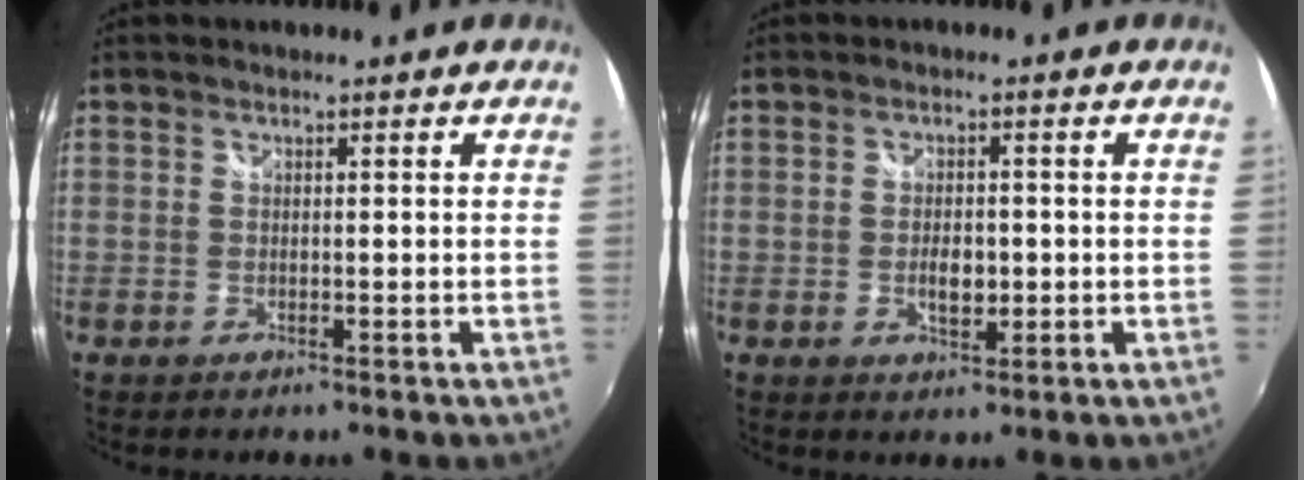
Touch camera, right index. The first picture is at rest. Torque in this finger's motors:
{"motor_torque": [0.05, -0.03, 0.14, 0.04]}